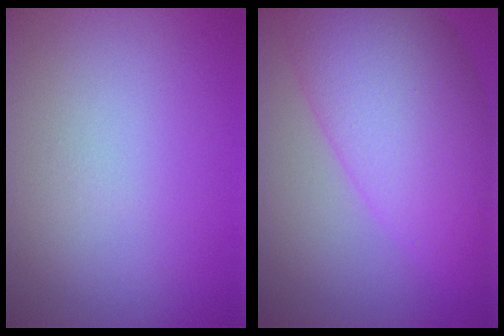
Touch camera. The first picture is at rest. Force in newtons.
{"total": 10.3, "press": 10.3, "slide": 0.4}